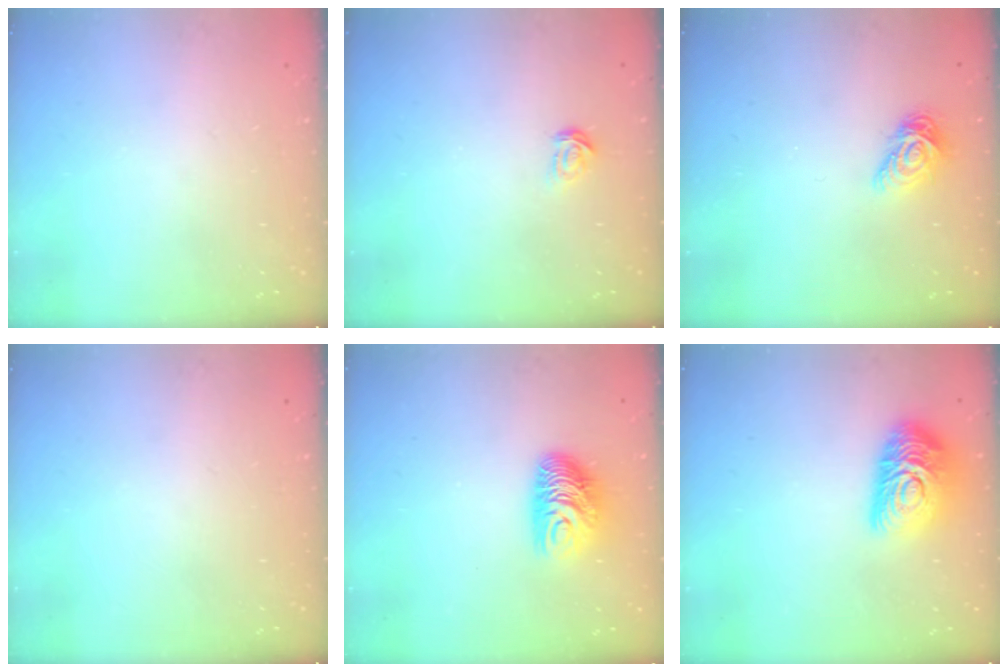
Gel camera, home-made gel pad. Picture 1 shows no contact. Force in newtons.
{"total": 1.8, "press": 1.7, "slide": 0.2}
{"total": 8.4, "press": 8.4, "slide": 0.8}
{"total": 0.0}
{"total": 8.8, "press": 8.8, "slide": 0.8}
{"total": 14.2, "press": 14.2, "slide": 0.8}